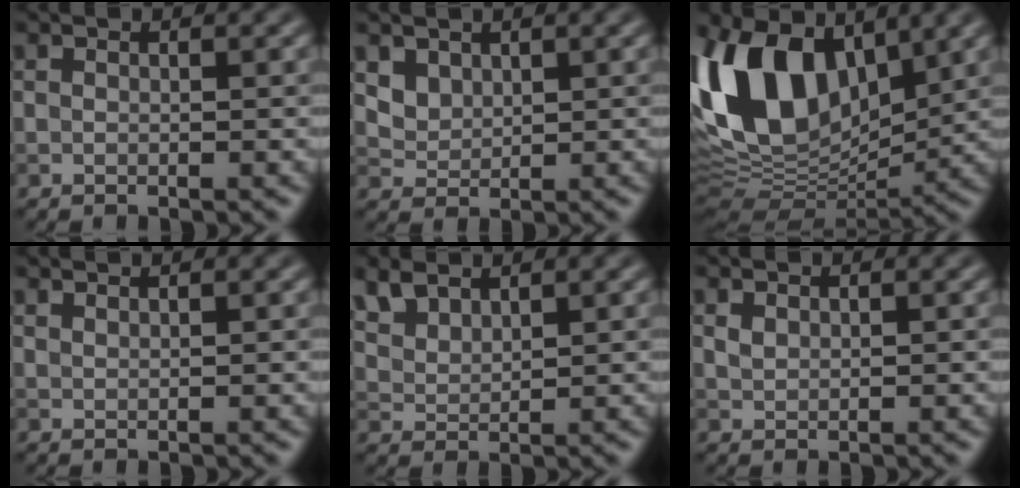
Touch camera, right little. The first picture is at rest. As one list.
[{"total": 2.8, "force": [1.8, 1.9, 1.1], "torque": [-0.032, -0.010, 0.058]}, {"total": 15.2, "force": [5.1, 8.9, 11.2], "torque": [-0.239, 0.018, 0.081]}, {"total": 1.1, "force": [1.0, 0.2, 0.4], "torque": [0.000, -0.005, 0.010]}, {"total": 3.7, "force": [2.8, 1.9, 1.6], "torque": [-0.049, 0.003, 0.068]}, {"total": 0.9, "force": [0.5, 0.5, 0.4], "torque": [-0.012, -0.001, 0.014]}]